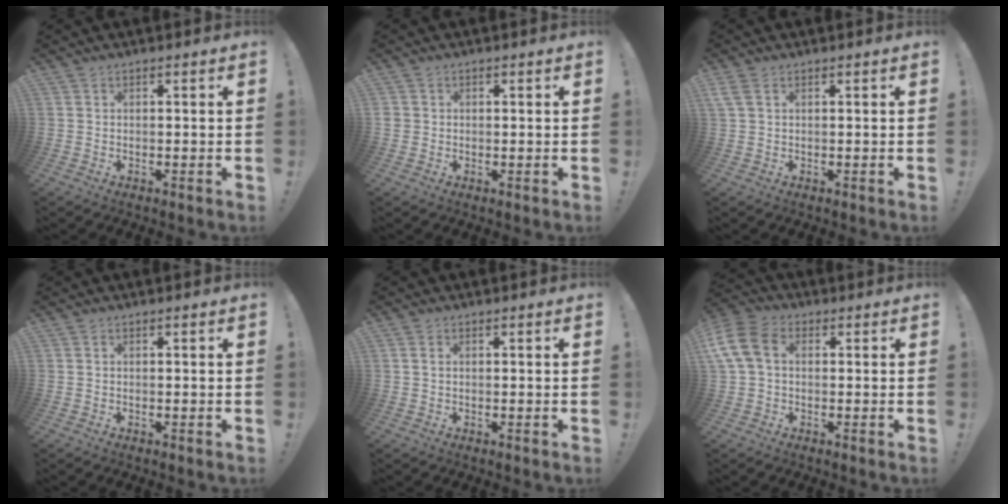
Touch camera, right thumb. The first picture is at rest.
{"total": 1.5, "force": [0.2, 1.5, 0.3], "torque": [-0.001, 0.002, 0.004]}
{"total": 3.0, "force": [1.3, 1.5, 2.3], "torque": [-0.047, 0.005, 0.027]}
{"total": 0.0}
{"total": 0.8, "force": [0.4, 0.5, 0.6], "torque": [-0.007, 0.001, 0.005]}
{"total": 10.9, "force": [1.8, 7.5, 7.7], "torque": [-0.164, 0.010, 0.040]}